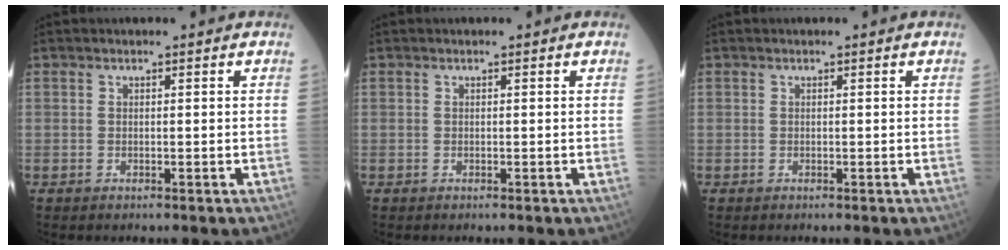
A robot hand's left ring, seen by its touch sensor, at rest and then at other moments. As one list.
[{"total": 0.0}, {"total": 0.0}]